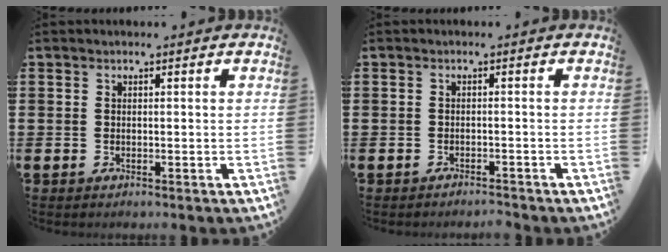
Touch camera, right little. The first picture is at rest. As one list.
[{"total": 1.1, "force": [-1.1, 0.0, 0.1], "torque": [-0.004, 0.001, -0.023]}]